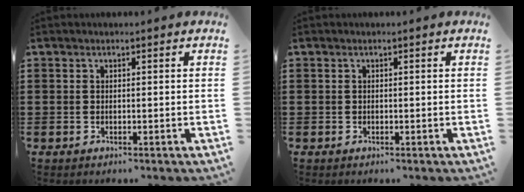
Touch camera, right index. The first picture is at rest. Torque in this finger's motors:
{"motor_torque": [-0.35, 1.79, 0.00, -0.01]}